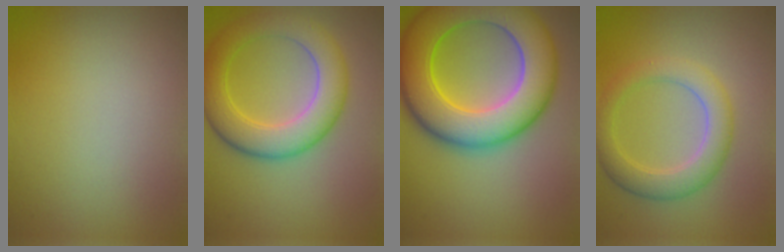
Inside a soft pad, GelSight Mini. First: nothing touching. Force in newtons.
{"total": 6.6, "press": 6.6, "slide": 0.1}
{"total": 12.4, "press": 12.4, "slide": 0.2}
{"total": 4.2, "press": 4.2, "slide": 0.3}